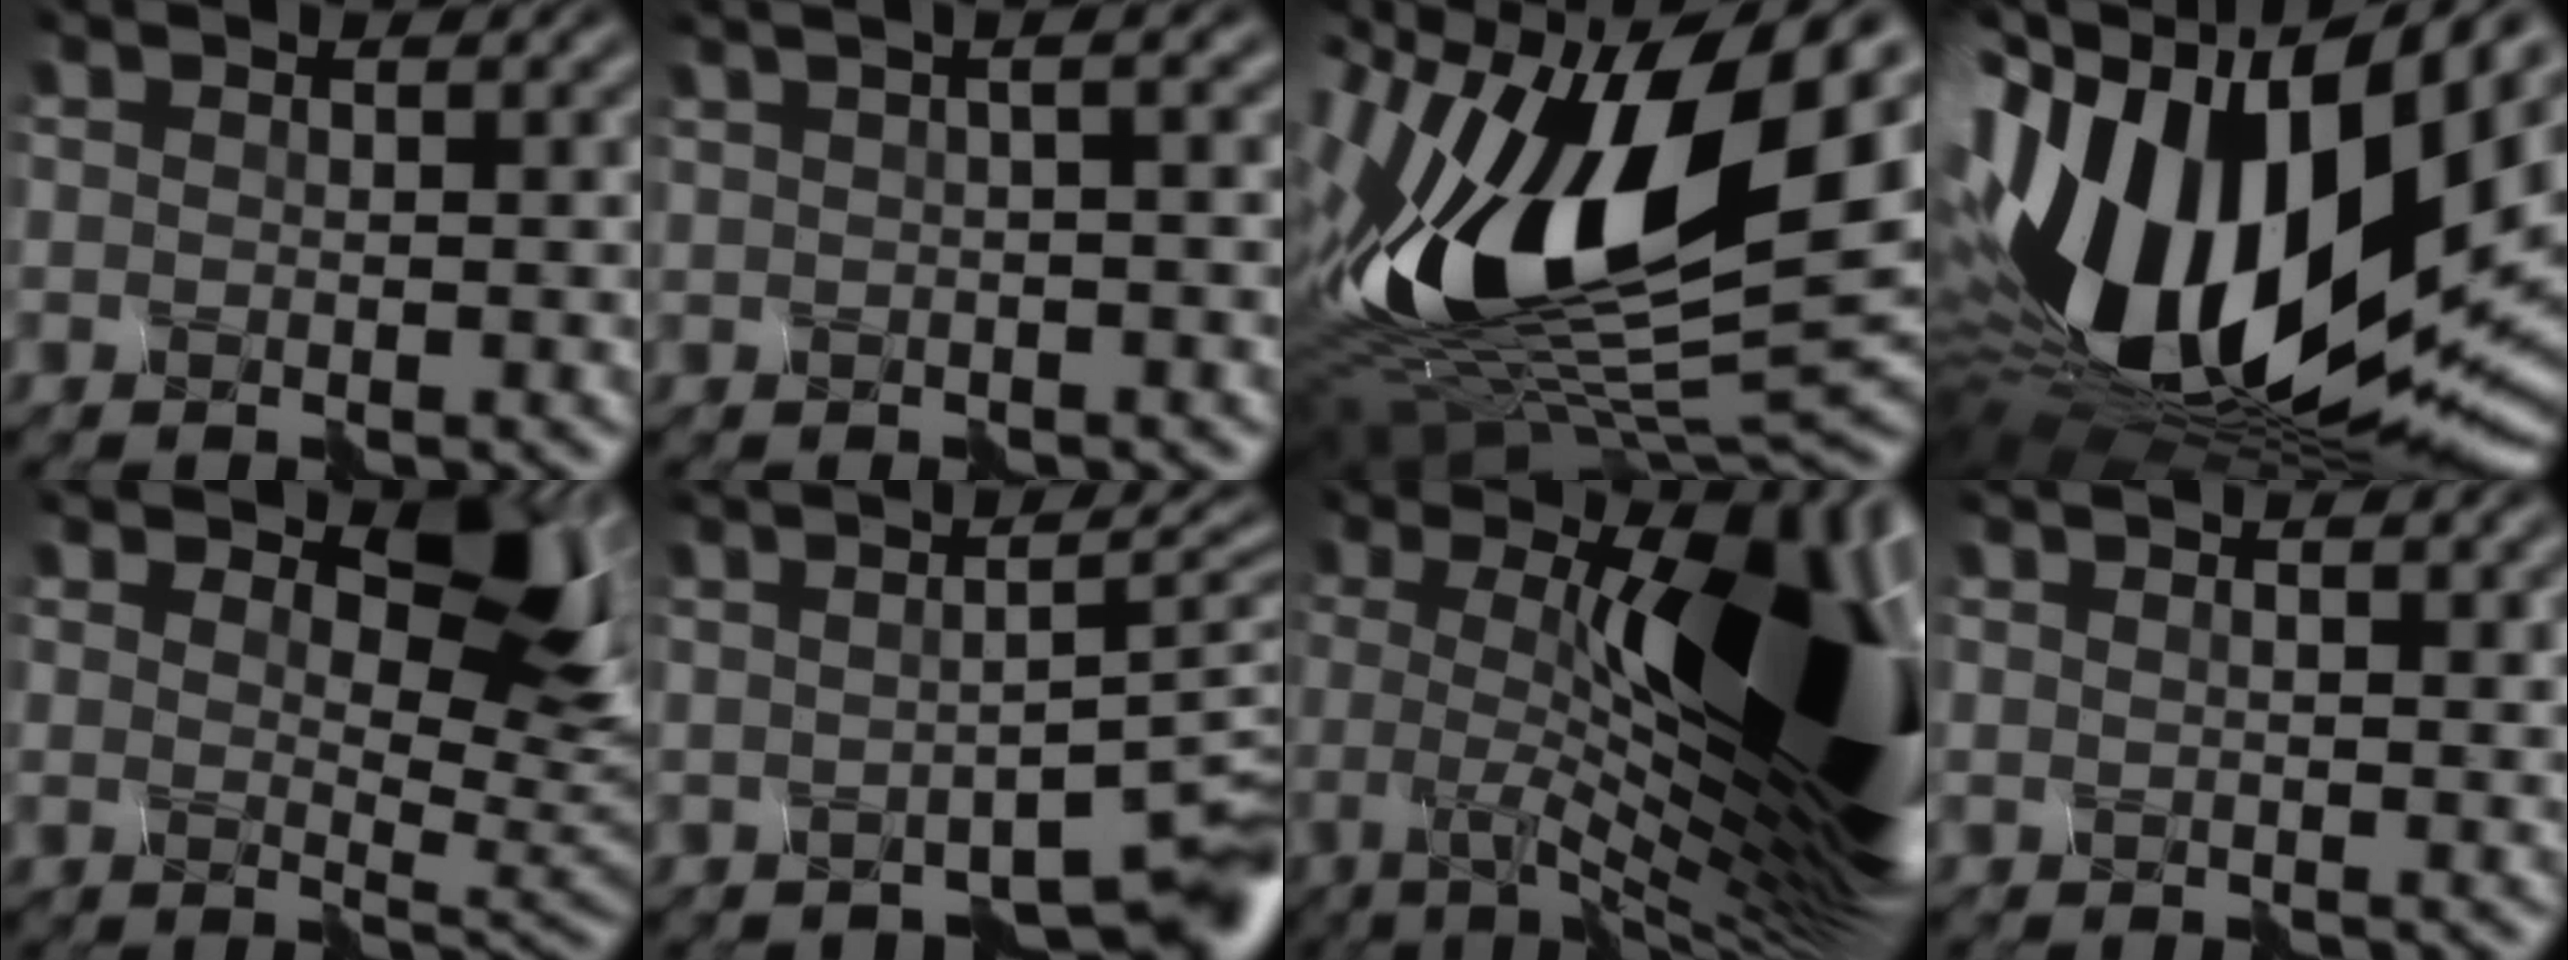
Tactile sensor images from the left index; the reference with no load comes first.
{"total": 2.4, "force": [0.8, 0.0, 2.2], "torque": [-0.029, 0.020, 0.004]}
{"total": 16.9, "force": [2.3, 7.0, 15.2], "torque": [-0.298, 0.014, 0.032]}
{"total": 19.2, "force": [-1.2, 10.4, 16.1], "torque": [-0.326, -0.044, -0.006]}
{"total": 8.2, "force": [4.2, 3.7, 5.9], "torque": [-0.083, -0.002, 0.071]}
{"total": 5.1, "force": [-2.2, 0.6, 4.6], "torque": [-0.045, -0.005, -0.022]}
{"total": 16.0, "force": [0.7, 4.7, 15.3], "torque": [-0.217, 0.009, 0.007]}
{"total": 1.0, "force": [0.6, -0.8, -0.1], "torque": [0.000, -0.003, 0.018]}